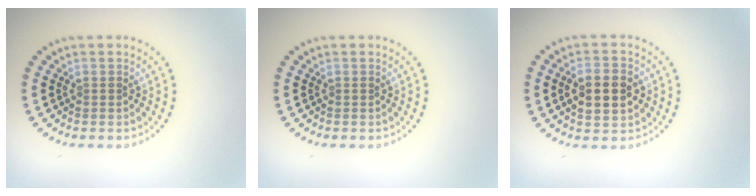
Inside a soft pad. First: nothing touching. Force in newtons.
{"total": 0.0}
{"total": 4.7, "press": 4.7, "slide": 0.2}